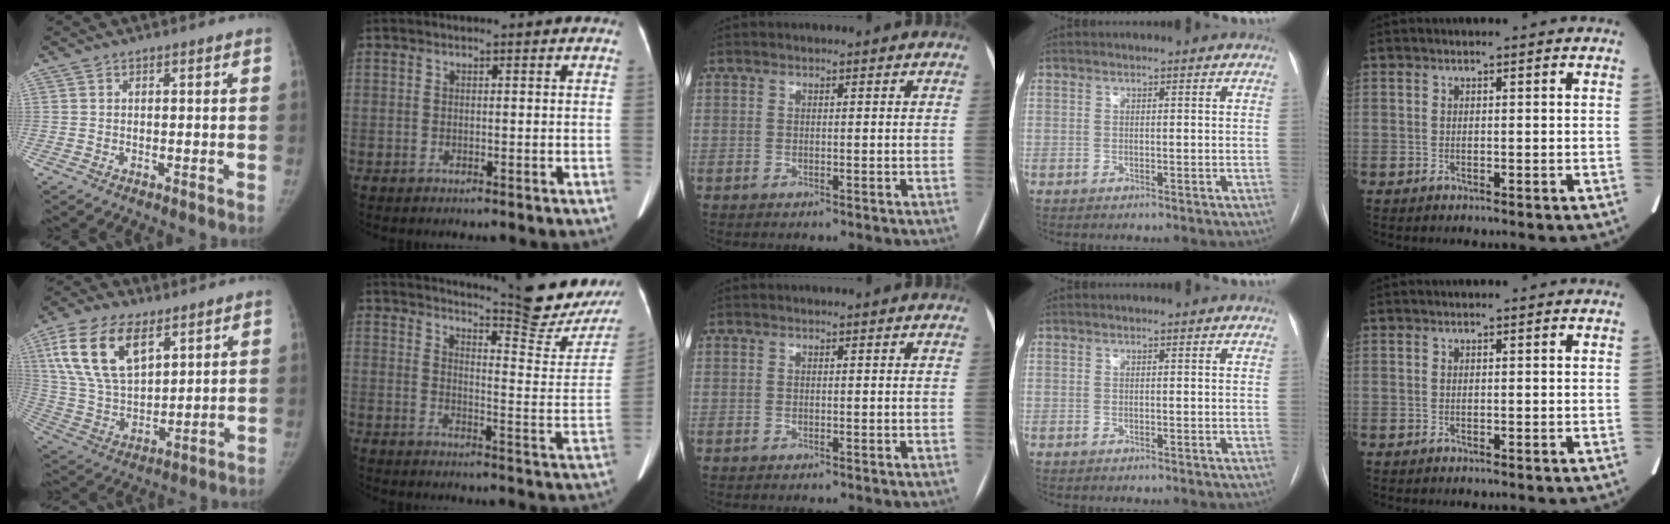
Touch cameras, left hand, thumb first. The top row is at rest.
{"thumb": {"total": 17.2, "force": [8.2, 9.0, 12.0], "torque": [-0.210, -0.025, 0.163]}, "index": {"total": 17.9, "force": [16.7, -0.4, 6.4], "torque": [-0.097, -0.102, 0.202]}}